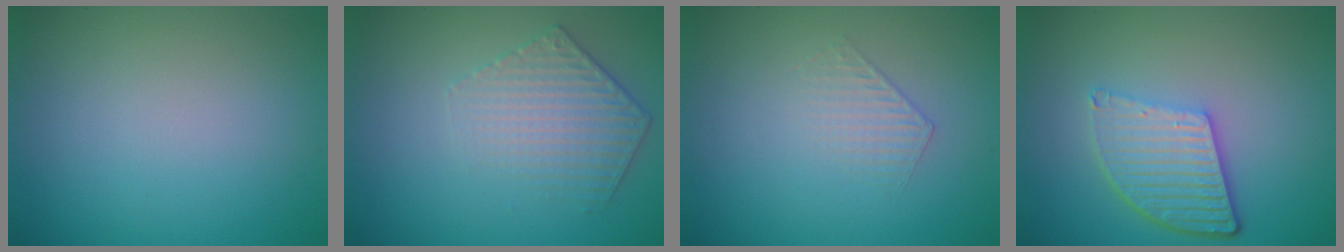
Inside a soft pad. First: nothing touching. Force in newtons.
{"total": 3.3, "press": 3.1, "slide": 1.4}
{"total": 1.0, "press": 0.4, "slide": 0.9}
{"total": 5.5, "press": 4.0, "slide": 3.8}